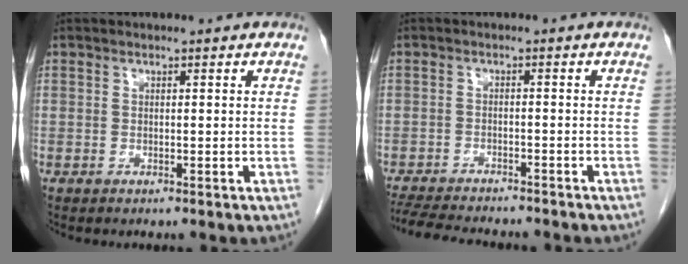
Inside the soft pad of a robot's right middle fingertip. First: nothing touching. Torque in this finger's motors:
{"motor_torque": [0.97, -0.83, 0.08, 0.04]}